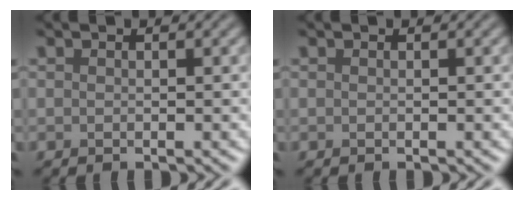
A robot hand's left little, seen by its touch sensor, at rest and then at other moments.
{"total": 0.0}